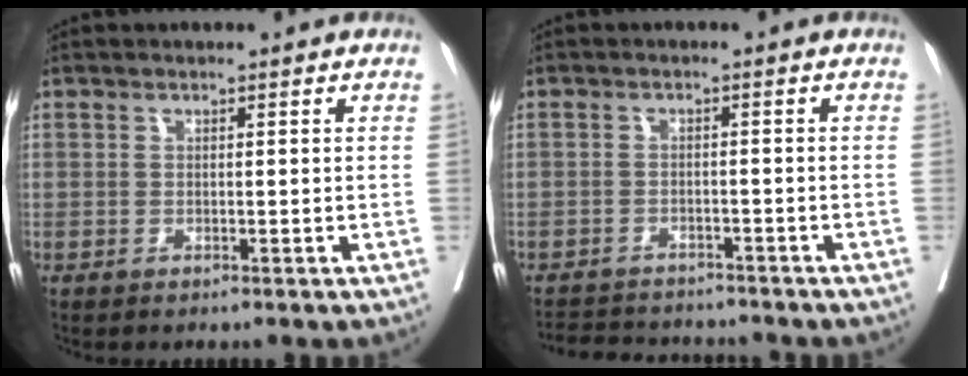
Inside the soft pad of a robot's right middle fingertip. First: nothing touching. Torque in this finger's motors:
{"motor_torque": [-0.02, 0.02, -0.04, 0.00]}